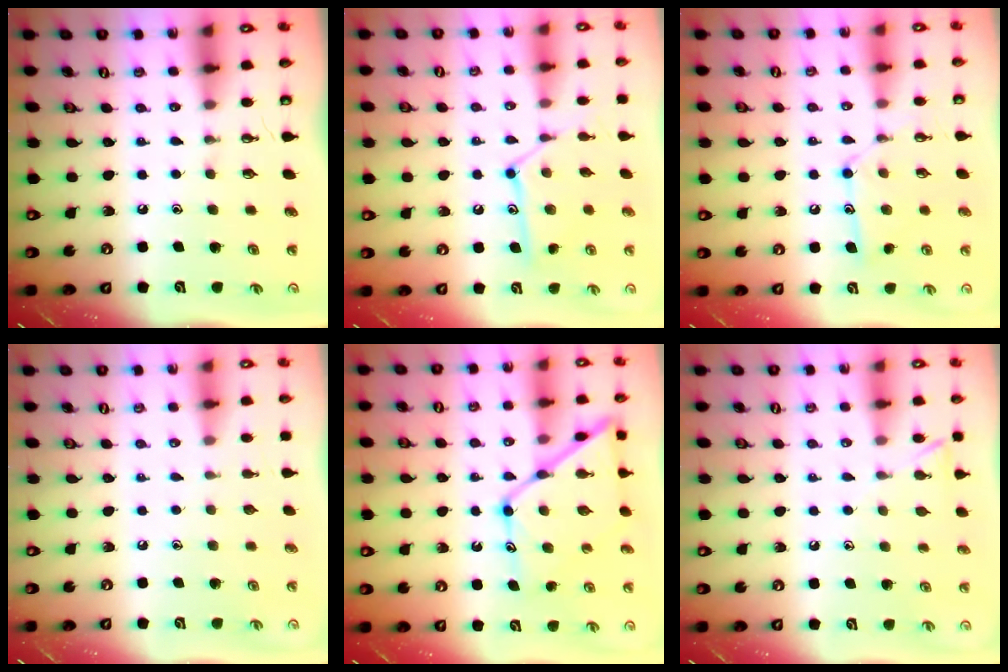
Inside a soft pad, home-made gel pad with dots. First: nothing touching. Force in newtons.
{"total": 13.3, "press": 13.3, "slide": 0.4}
{"total": 12.4, "press": 12.4, "slide": 0.9}
{"total": 0.0}
{"total": 16.2, "press": 16.1, "slide": 1.6}
{"total": 6.5, "press": 6.4, "slide": 0.7}